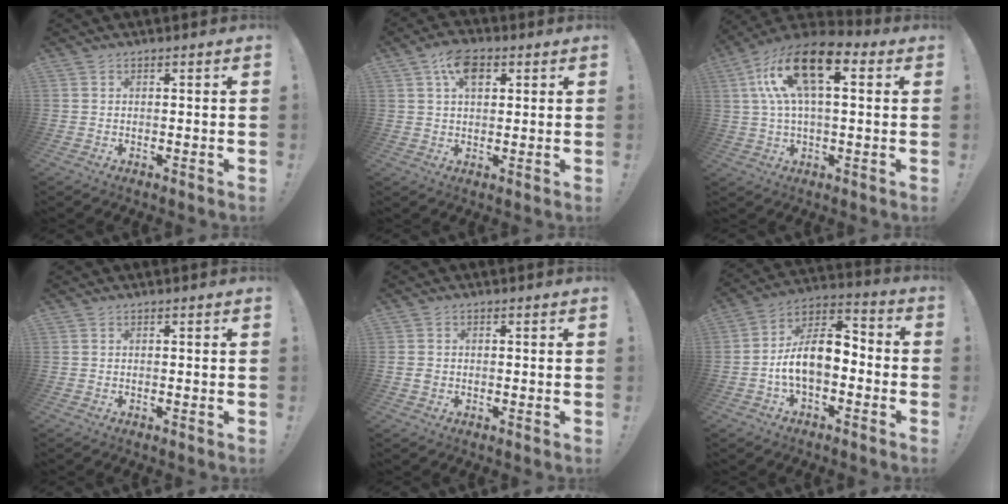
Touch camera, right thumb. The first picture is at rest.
{"total": 8.2, "force": [3.4, 4.8, 5.7], "torque": [-0.094, 0.001, 0.062]}
{"total": 18.0, "force": [6.1, 8.2, 14.8], "torque": [-0.271, -0.007, 0.101]}
{"total": 0.0}
{"total": 1.7, "force": [-0.4, 1.4, 0.8], "torque": [-0.007, 0.002, -0.009]}
{"total": 12.3, "force": [-2.6, 6.8, 9.9], "torque": [-0.182, 0.013, -0.043]}